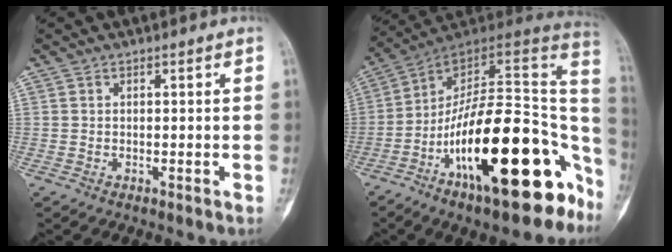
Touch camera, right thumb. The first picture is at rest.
{"total": 28.8, "force": [-11.6, 11.3, 23.9], "torque": [-0.286, 0.083, -0.181]}